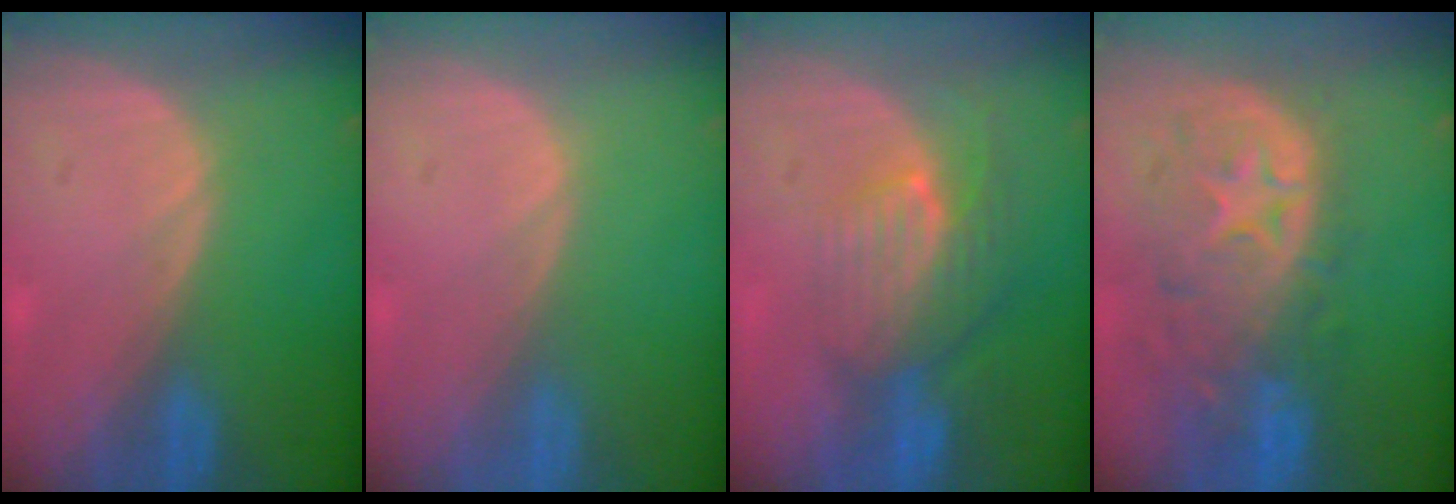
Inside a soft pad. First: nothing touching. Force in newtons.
{"total": 0.0}
{"total": 8.1, "press": 7.2, "slide": 3.6}
{"total": 11.4, "press": 9.8, "slide": 5.7}